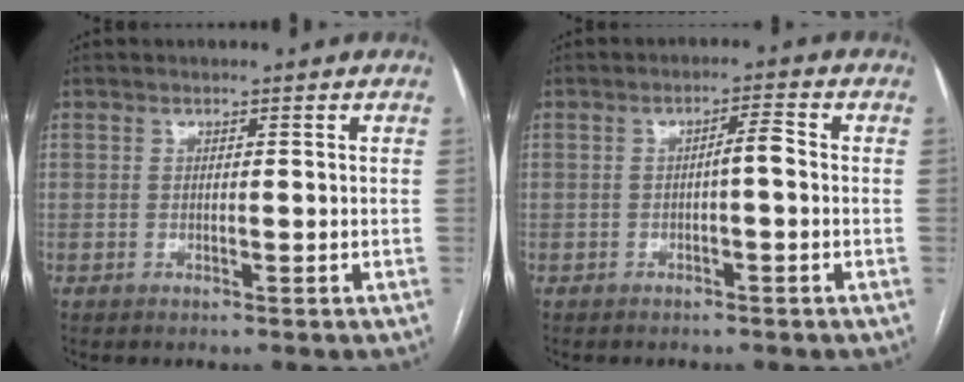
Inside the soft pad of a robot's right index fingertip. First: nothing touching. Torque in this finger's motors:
{"motor_torque": [0.26, -0.11, 0.06, 0.04]}